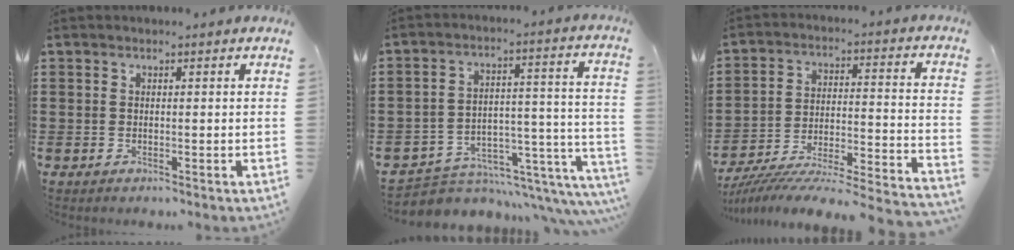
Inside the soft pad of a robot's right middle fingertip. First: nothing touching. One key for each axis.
{"total": 5.0, "fx": -4.3, "fy": 2.1, "fz": 1.4, "tx": -0.029, "ty": -0.008, "tz": -0.078}
{"total": 5.8, "fx": -5.5, "fy": -0.3, "fz": 2.0, "tx": -0.040, "ty": -0.018, "tz": -0.115}